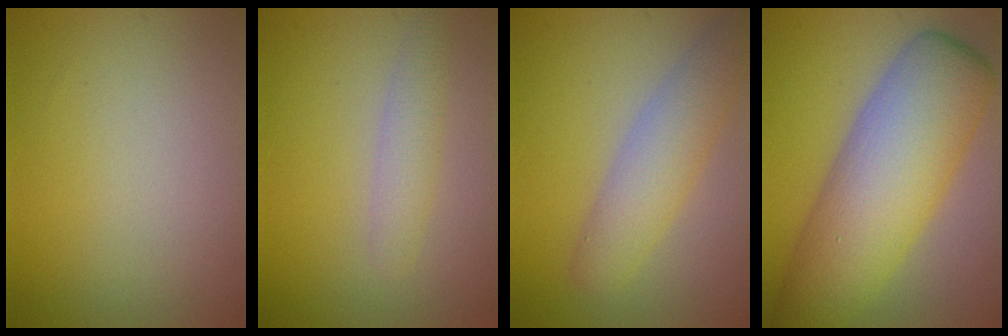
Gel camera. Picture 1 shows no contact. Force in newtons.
{"total": 2.1, "press": 2.1, "slide": 0.1}
{"total": 4.2, "press": 4.2, "slide": 0.4}
{"total": 10.9, "press": 10.8, "slide": 0.4}